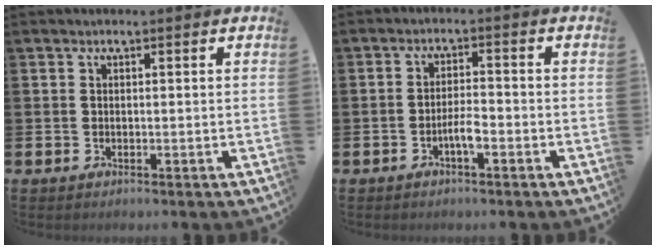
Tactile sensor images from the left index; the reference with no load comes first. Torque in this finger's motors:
{"motor_torque": [0.49, 0.34, 0.07, 0.04]}